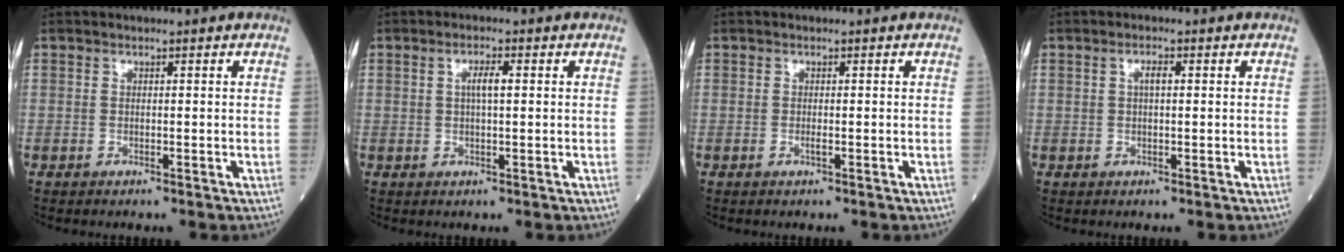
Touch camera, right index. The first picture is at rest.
{"total": 2.5, "force": [0.5, 0.4, 2.5], "torque": [-0.047, 0.002, 0.008]}
{"total": 0.5, "force": [-0.2, 0.0, 0.5], "torque": [-0.008, 0.000, -0.003]}
{"total": 1.7, "force": [0.4, 0.4, 1.6], "torque": [-0.031, 0.003, 0.006]}